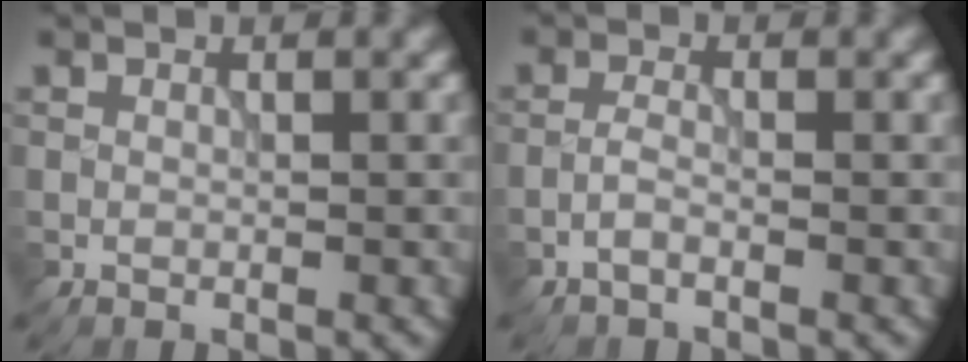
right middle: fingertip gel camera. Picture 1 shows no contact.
{"total": 1.1, "force": [-0.7, 0.3, 0.8], "torque": [-0.018, 0.007, -0.020]}